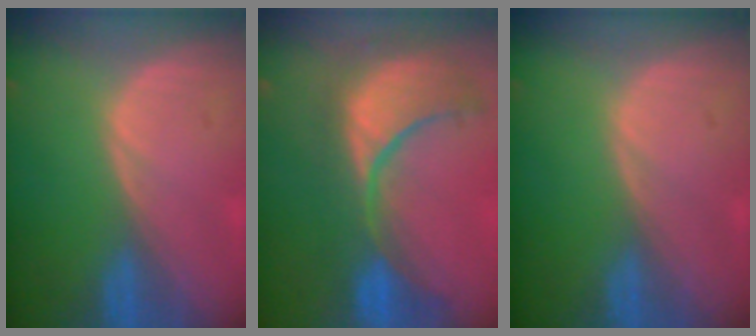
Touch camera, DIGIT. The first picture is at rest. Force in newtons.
{"total": 11.8, "press": 10.8, "slide": 4.8}
{"total": 0.0}